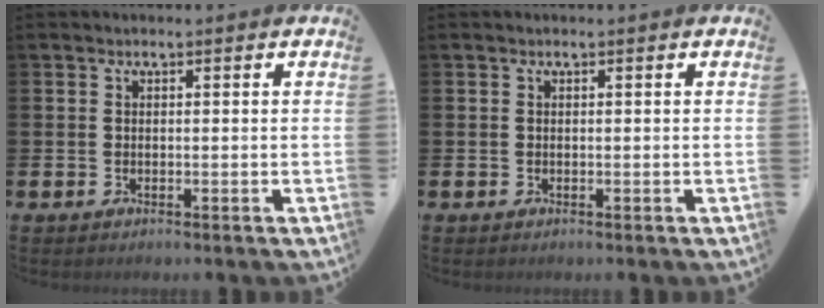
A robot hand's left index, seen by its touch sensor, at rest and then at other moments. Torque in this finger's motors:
{"motor_torque": [0.00, 0.00, 0.00, 0.00]}